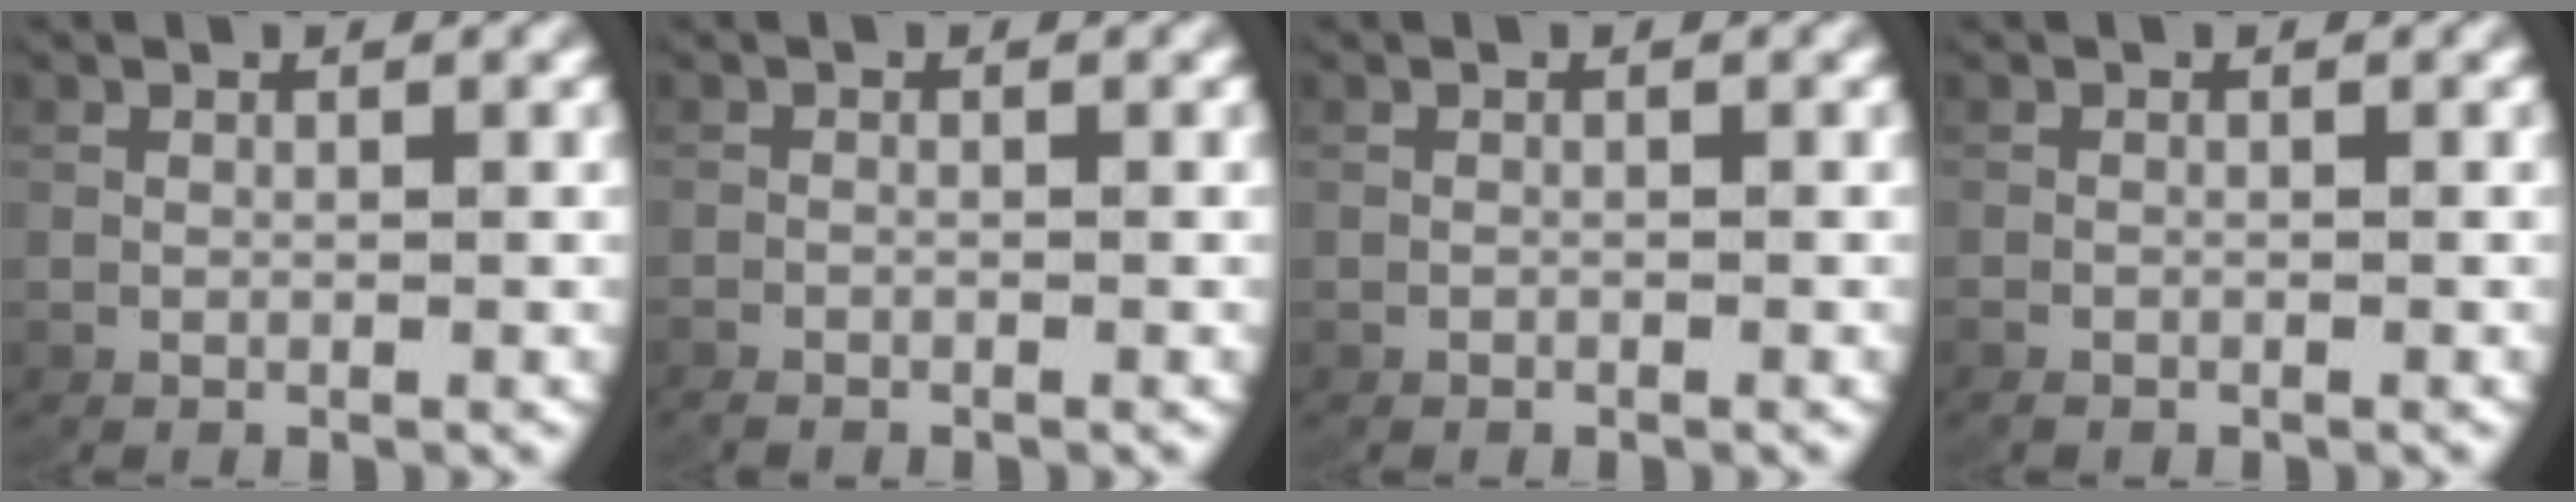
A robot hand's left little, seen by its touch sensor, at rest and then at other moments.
{"total": 1.0, "force": [-0.9, -0.1, 0.1], "torque": [-0.006, -0.004, -0.017]}
{"total": 0.6, "force": [-0.3, -0.5, -0.1], "torque": [-0.002, -0.005, -0.003]}
{"total": 0.7, "force": [-0.7, -0.3, 0.0], "torque": [-0.004, -0.006, -0.011]}